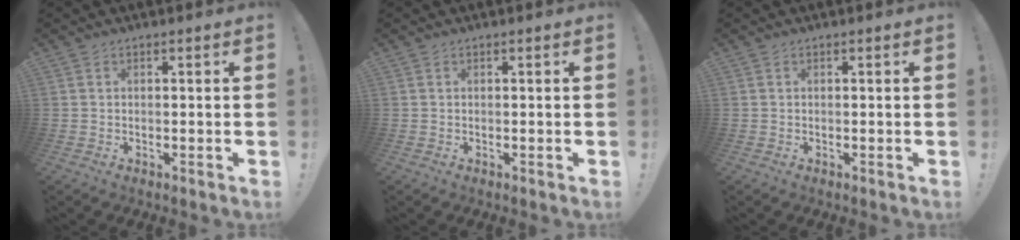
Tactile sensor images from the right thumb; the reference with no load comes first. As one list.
[{"total": 0.0}, {"total": 0.0}]